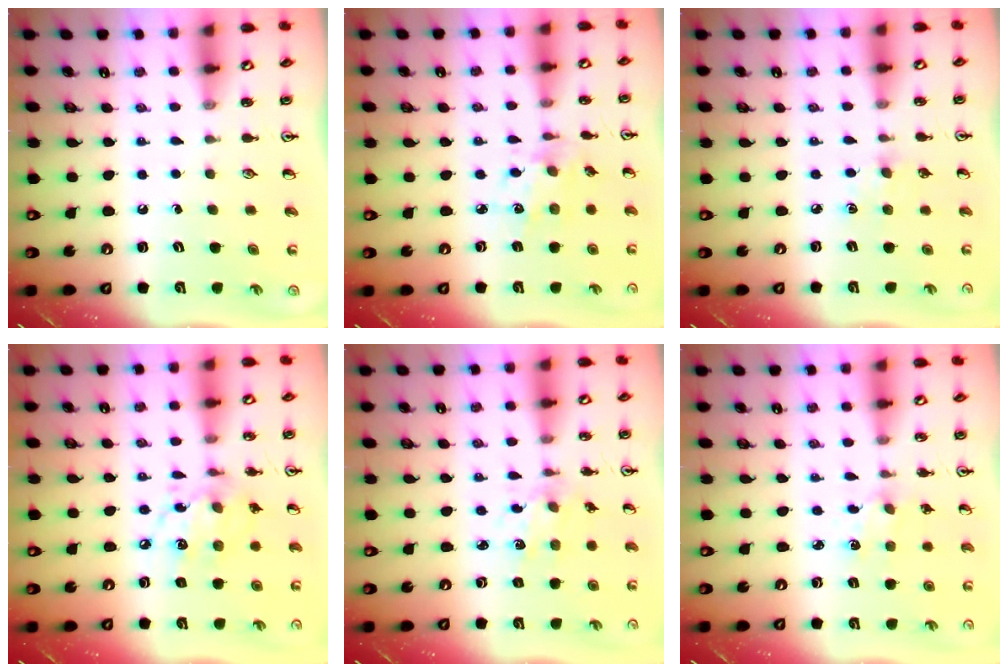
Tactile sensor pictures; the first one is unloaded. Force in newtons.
{"total": 6.1, "press": 6.0, "slide": 1.2}
{"total": 5.6, "press": 5.5, "slide": 0.9}
{"total": 9.8, "press": 9.8, "slide": 0.6}
{"total": 2.3, "press": 2.3, "slide": 0.6}
{"total": 2.7, "press": 2.7, "slide": 0.3}